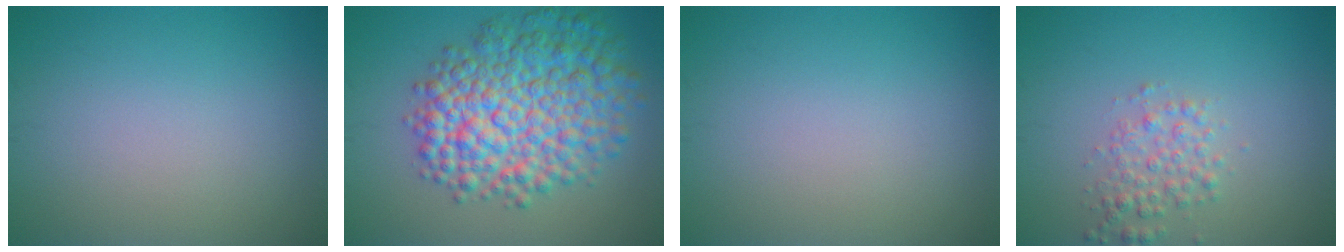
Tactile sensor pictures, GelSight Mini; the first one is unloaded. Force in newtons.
{"total": 10.2, "press": 10.2, "slide": 0.2}
{"total": 0.0}
{"total": 2.4, "press": 2.4, "slide": 0.1}